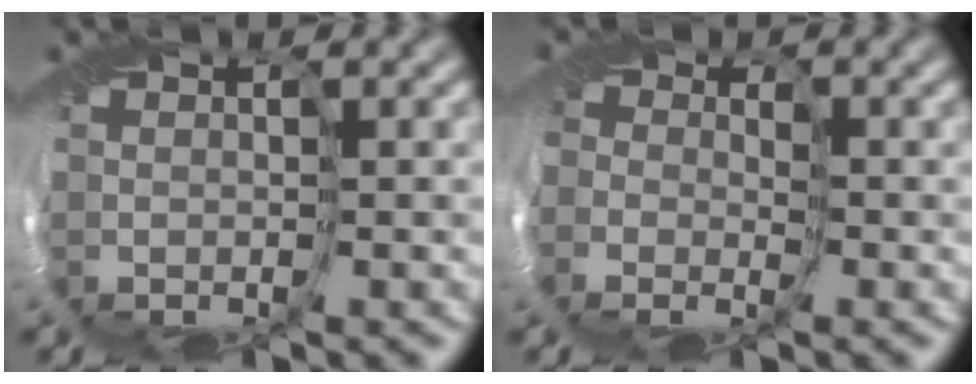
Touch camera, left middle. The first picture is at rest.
{"total": 2.6, "force": [-0.9, 2.4, 0.4], "torque": [0.010, -0.012, -0.031]}